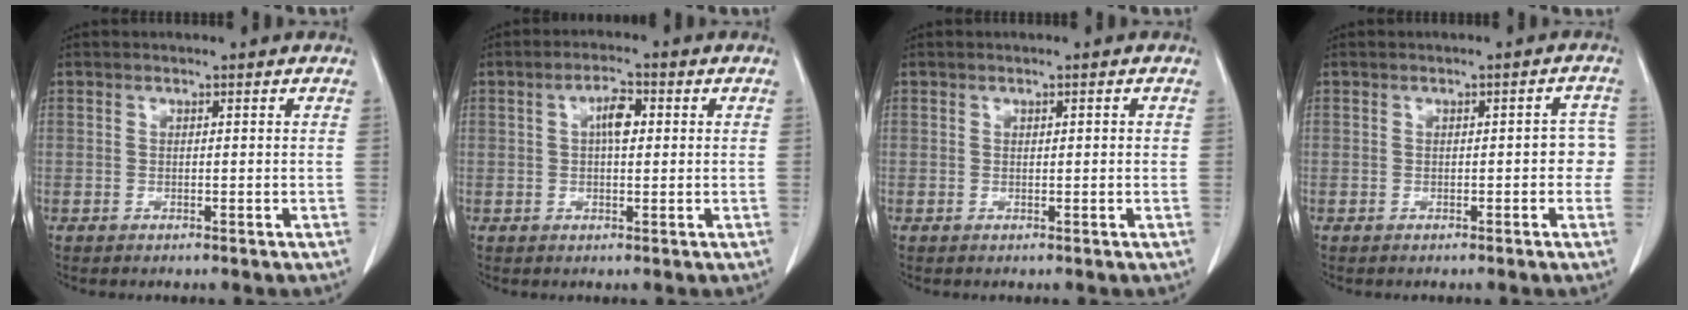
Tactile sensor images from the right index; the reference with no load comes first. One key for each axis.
{"total": 3.7, "fx": 0.7, "fy": 1.3, "fz": 3.3, "tx": -0.060, "ty": 0.008, "tz": 0.011}
{"total": 0.8, "fx": 0.2, "fy": 0.2, "fz": 0.8, "tx": -0.013, "ty": 0.002, "tz": 0.004}
{"total": 3.1, "fx": -0.5, "fy": 1.6, "fz": 2.6, "tx": -0.014, "ty": 0.016, "tz": -0.007}